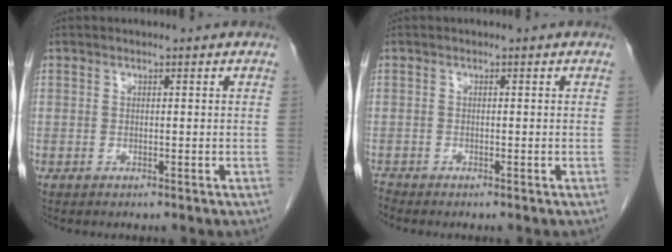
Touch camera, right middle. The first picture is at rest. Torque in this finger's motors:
{"motor_torque": [-0.42, 0.02, -0.07, -0.03]}